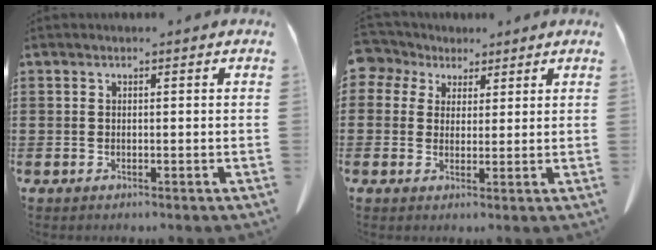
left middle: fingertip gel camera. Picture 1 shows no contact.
{"total": 3.9, "force": [2.3, 3.1, 0.7], "torque": [-0.026, 0.001, 0.038]}